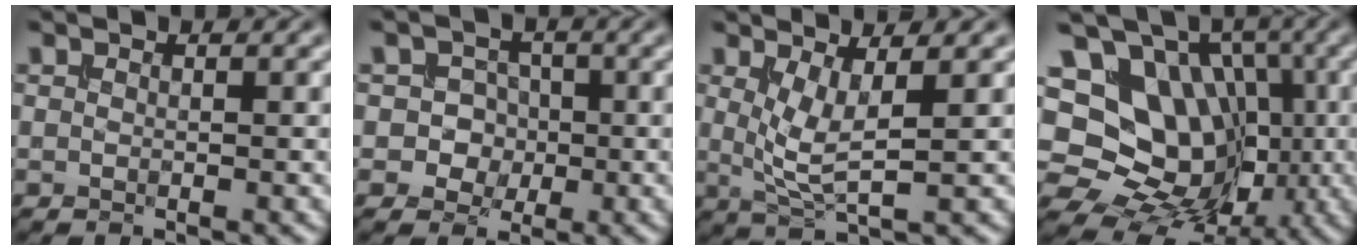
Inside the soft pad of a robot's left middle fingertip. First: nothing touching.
{"total": 3.3, "force": [-0.6, 3.0, 1.2], "torque": [0.001, 0.005, -0.028]}
{"total": 3.7, "force": [0.9, 1.0, 3.4], "torque": [-0.077, -0.009, 0.022]}
{"total": 15.1, "force": [2.3, 12.4, 8.2], "torque": [-0.157, 0.031, 0.029]}